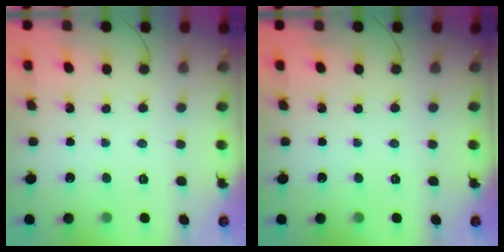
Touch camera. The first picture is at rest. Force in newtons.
{"total": 0.0}